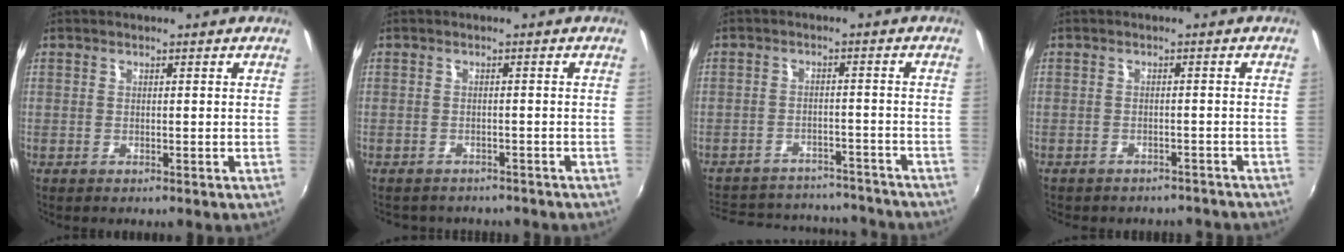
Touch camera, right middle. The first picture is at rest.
{"total": 5.4, "force": [-4.6, 2.3, 1.5], "torque": [-0.034, -0.016, -0.061]}
{"total": 20.1, "force": [-17.1, 8.4, 6.6], "torque": [-0.153, 0.038, -0.210]}
{"total": 7.5, "force": [-6.5, 3.0, 1.9], "torque": [-0.047, -0.009, -0.079]}